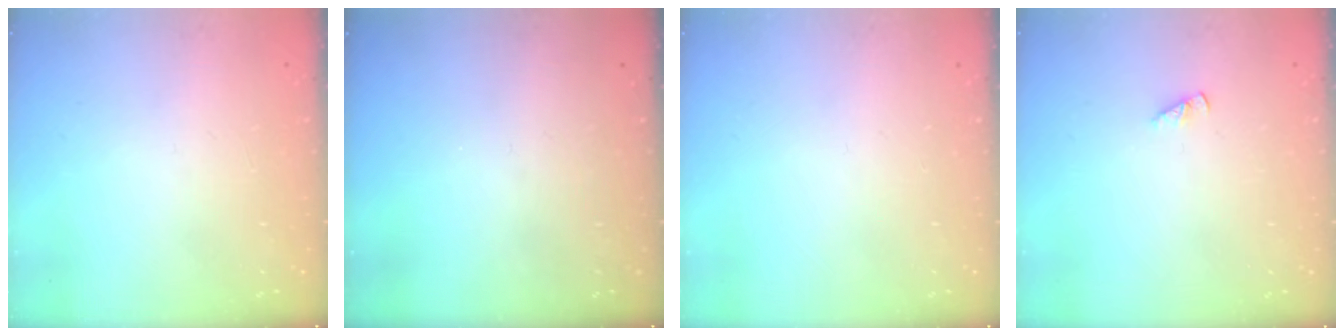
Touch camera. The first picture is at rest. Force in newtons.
{"total": 0.0}
{"total": 0.0}
{"total": 1.3, "press": 1.3, "slide": 0.2}